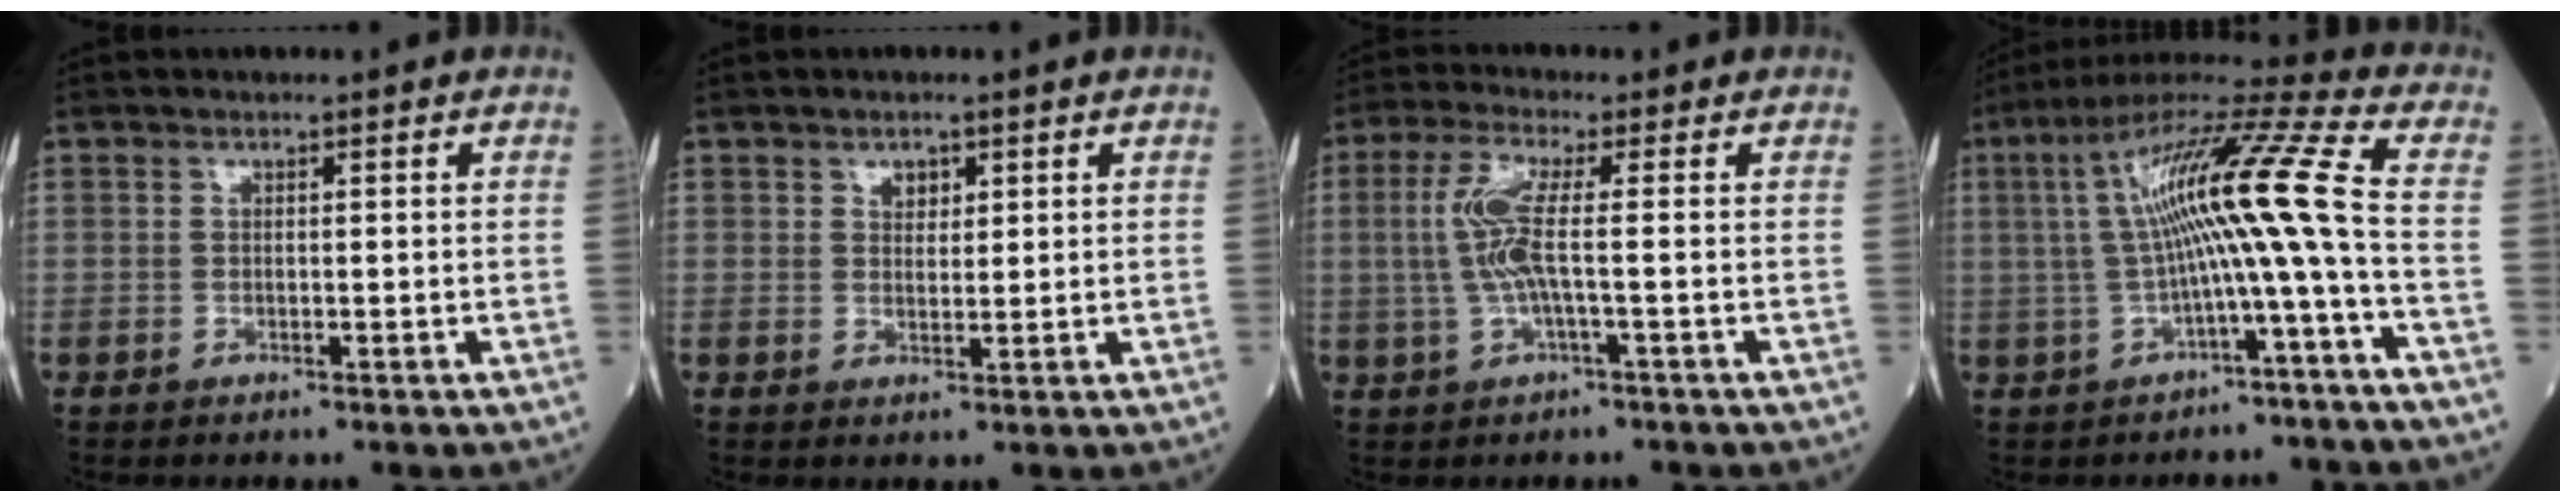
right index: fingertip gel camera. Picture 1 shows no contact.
{"total": 1.9, "force": [1.1, 1.2, 1.0], "torque": [-0.016, 0.000, 0.020]}
{"total": 5.9, "force": [0.1, 0.5, 5.8], "torque": [-0.131, 0.010, 0.002]}
{"total": 14.0, "force": [-0.5, -0.9, 14.0], "torque": [-0.246, 0.038, -0.013]}